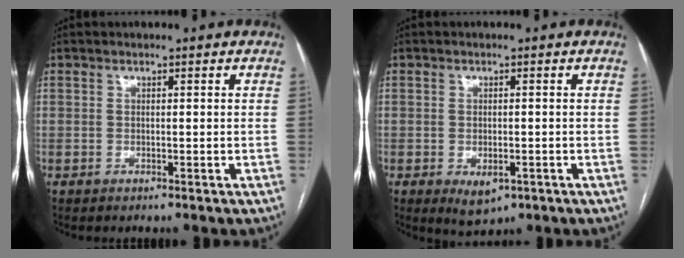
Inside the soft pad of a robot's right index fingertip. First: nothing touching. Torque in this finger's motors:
{"motor_torque": [0.77, -0.33, 0.17, 0.05]}